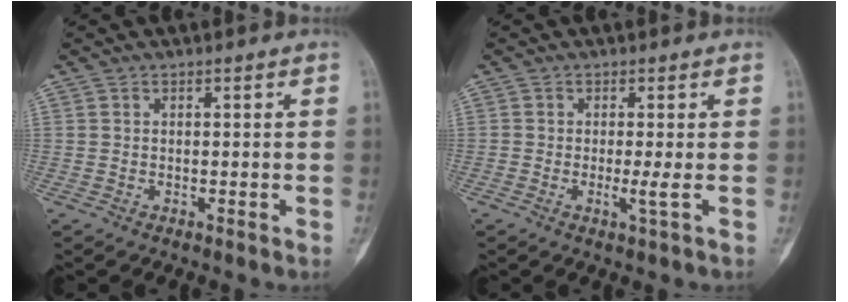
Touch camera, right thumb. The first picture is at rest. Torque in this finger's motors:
{"motor_torque": [0.10, 0.28, 0.15, -0.05, 0.08]}